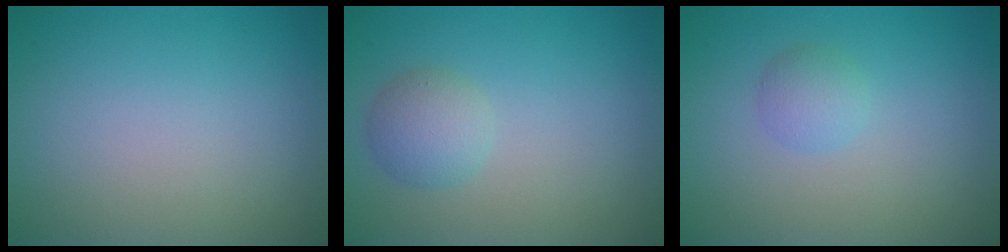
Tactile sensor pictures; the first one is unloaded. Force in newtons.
{"total": 2.4, "press": 2.4, "slide": 0.2}
{"total": 1.6, "press": 1.6, "slide": 0.0}